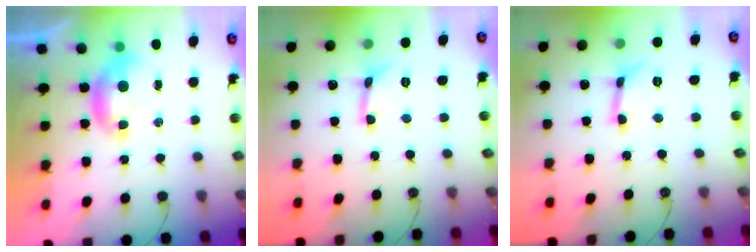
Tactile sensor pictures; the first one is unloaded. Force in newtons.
{"total": 2.8, "press": 2.8, "slide": 0.4}
{"total": 0.0}